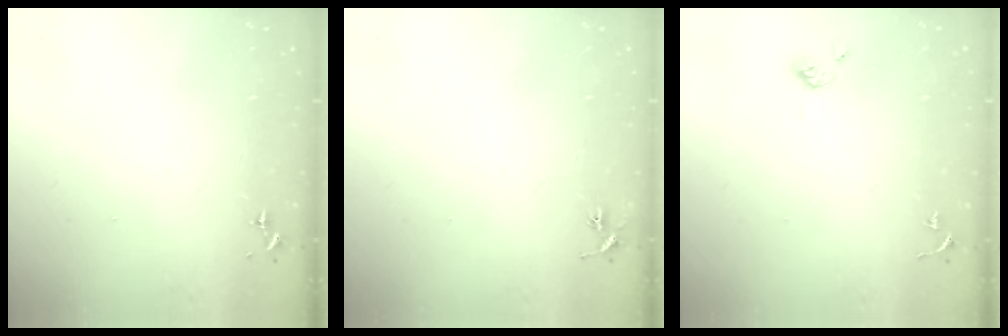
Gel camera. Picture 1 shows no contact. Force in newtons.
{"total": 2.9, "press": 2.9, "slide": 0.3}
{"total": 5.1, "press": 4.9, "slide": 1.4}